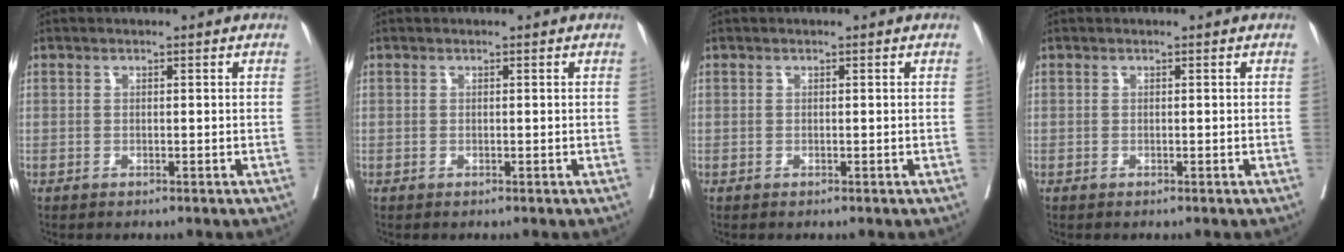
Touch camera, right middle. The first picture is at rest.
{"total": 0.0}
{"total": 0.0}
{"total": 0.0}